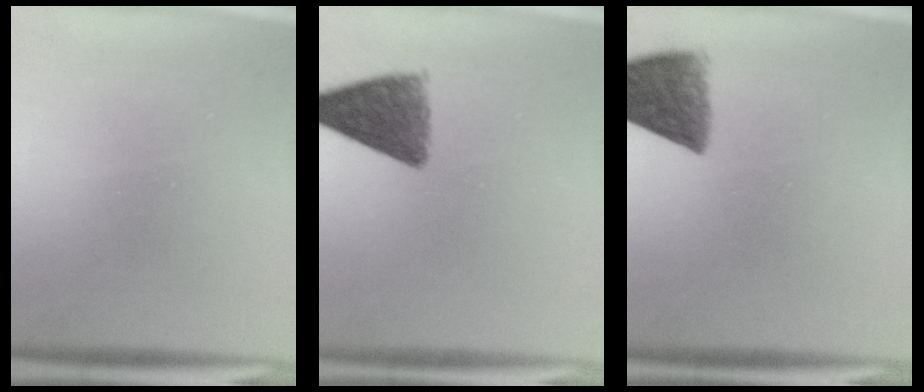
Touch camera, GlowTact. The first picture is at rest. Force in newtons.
{"total": 8.8}
{"total": 9.1}